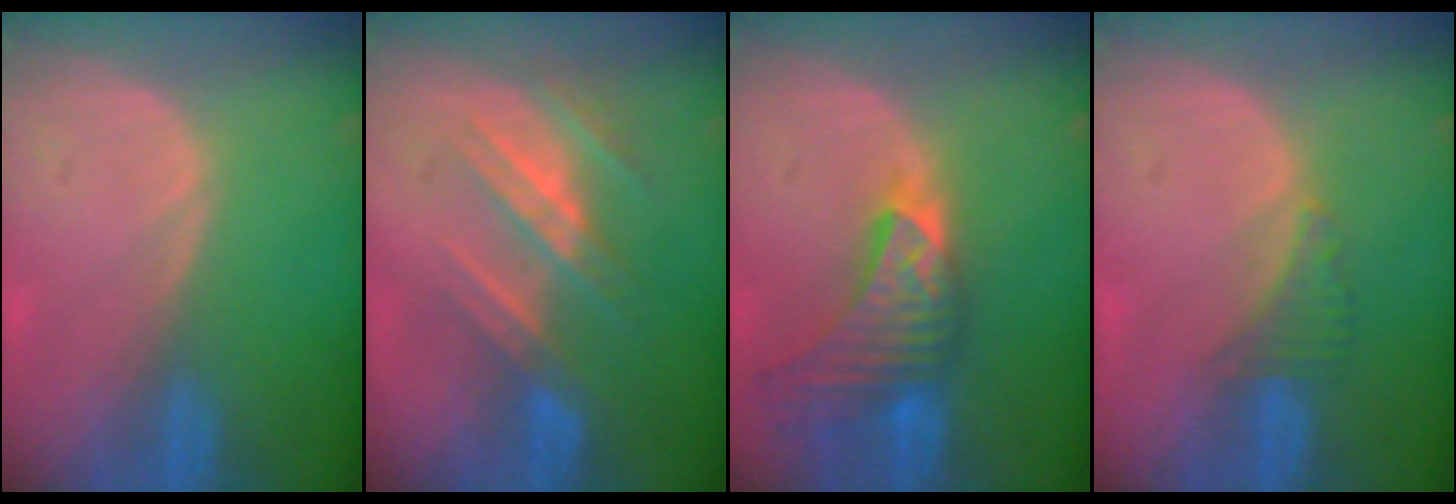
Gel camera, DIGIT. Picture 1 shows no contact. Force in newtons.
{"total": 7.8, "press": 7.2, "slide": 2.9}
{"total": 9.2, "press": 8.5, "slide": 3.7}
{"total": 2.7, "press": 2.6, "slide": 0.7}